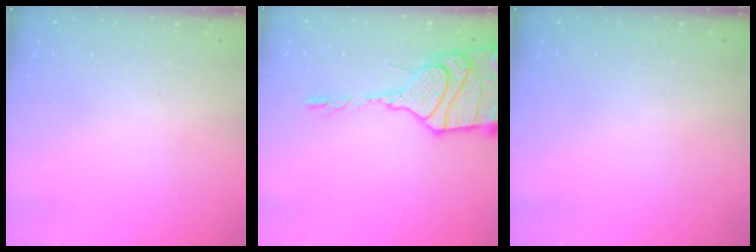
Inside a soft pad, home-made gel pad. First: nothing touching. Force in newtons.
{"total": 20.5, "press": 19.8, "slide": 5.4}
{"total": 0.0}